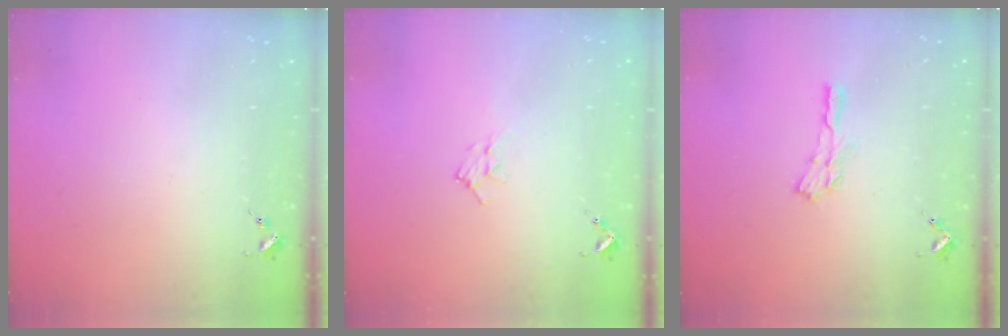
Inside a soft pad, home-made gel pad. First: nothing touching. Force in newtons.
{"total": 7.7, "press": 7.6, "slide": 0.9}
{"total": 6.3, "press": 6.3, "slide": 0.3}